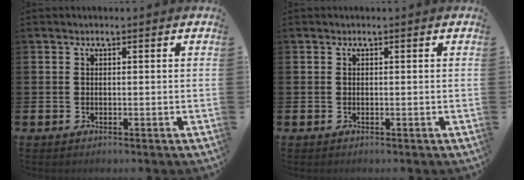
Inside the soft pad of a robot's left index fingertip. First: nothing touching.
{"total": 0.0}